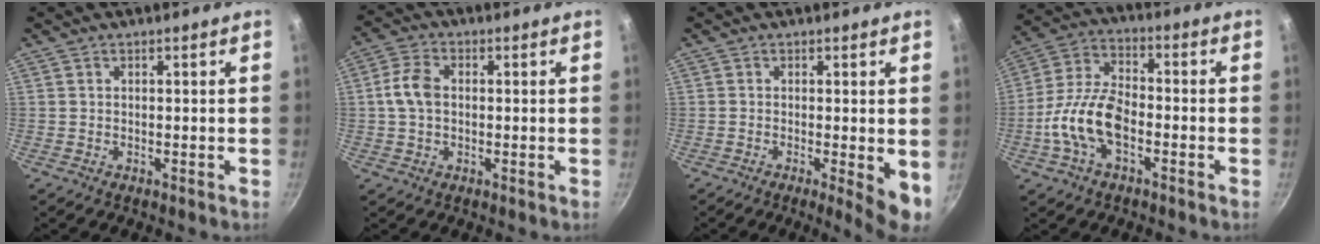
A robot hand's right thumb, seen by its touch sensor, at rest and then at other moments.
{"total": 6.4, "force": [0.2, 4.4, 4.6], "torque": [-0.087, 0.017, -0.003]}
{"total": 6.0, "force": [-0.9, 1.3, 5.8], "torque": [-0.069, -0.009, -0.010]}
{"total": 12.7, "force": [-3.8, 6.8, 10.0], "torque": [-0.185, 0.037, -0.085]}